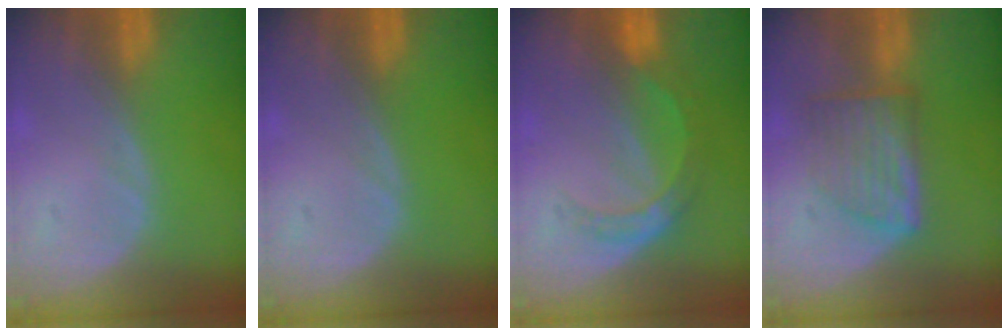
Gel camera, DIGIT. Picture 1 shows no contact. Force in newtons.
{"total": 0.0}
{"total": 5.4, "press": 4.8, "slide": 2.5}
{"total": 6.6, "press": 6.1, "slide": 2.5}